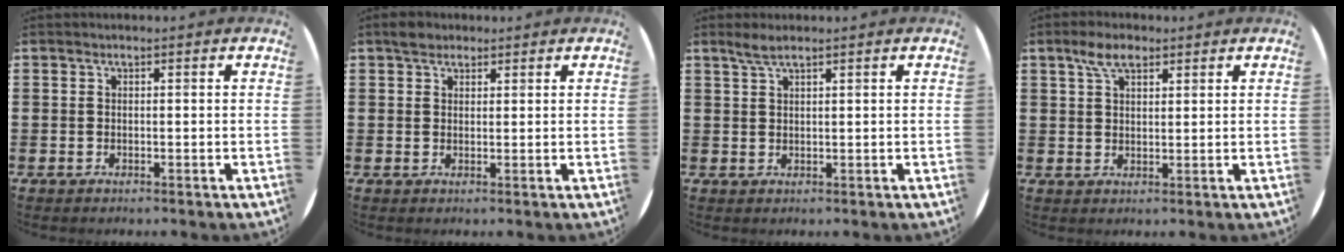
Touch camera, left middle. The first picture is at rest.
{"total": 2.0, "force": [1.7, 0.9, 0.3], "torque": [0.006, -0.002, 0.030]}
{"total": 2.2, "force": [1.7, 0.2, 1.4], "torque": [-0.030, 0.002, 0.030]}
{"total": 4.4, "force": [3.0, 1.9, 2.6], "torque": [-0.040, 0.001, 0.052]}